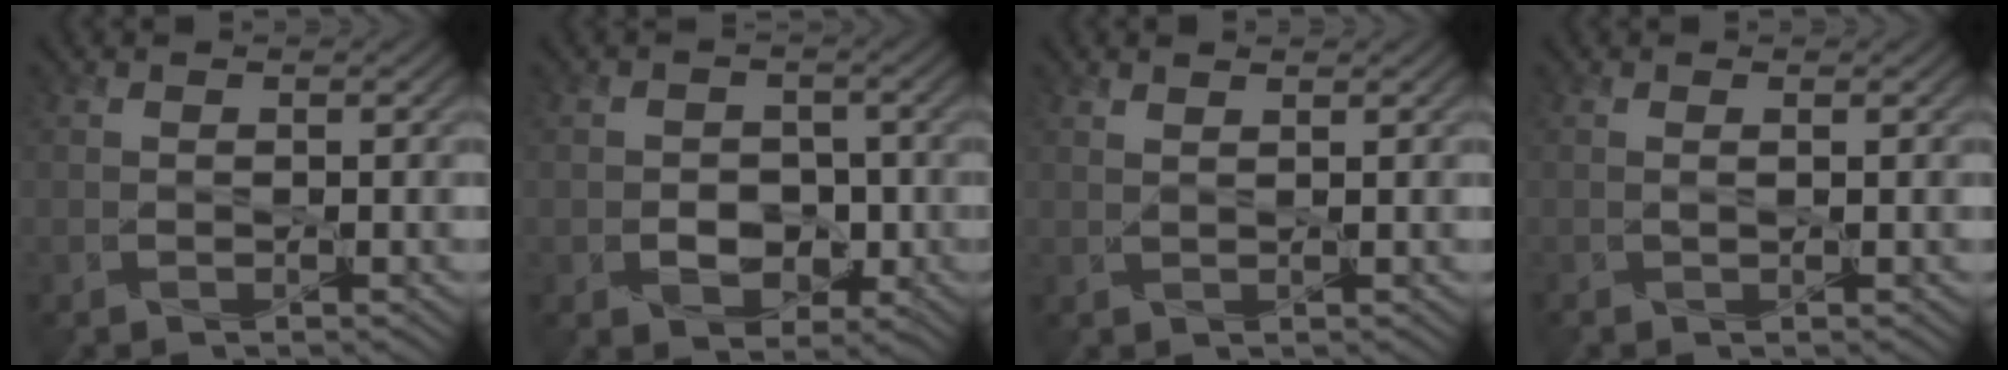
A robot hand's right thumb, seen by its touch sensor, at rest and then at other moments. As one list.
[{"total": 4.3, "force": [-1.2, 3.4, 2.4], "torque": [-0.034, -0.004, -0.023]}, {"total": 1.1, "force": [0.9, 0.1, 0.6], "torque": [-0.013, -0.004, 0.016]}, {"total": 0.6, "force": [0.1, 0.0, 0.6], "torque": [-0.013, 0.004, 0.000]}]